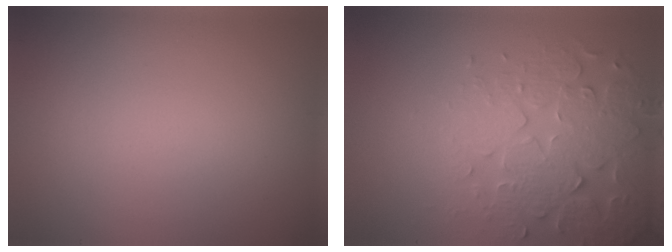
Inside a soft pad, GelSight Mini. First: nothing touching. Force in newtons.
{"total": 4.8, "press": 4.3, "slide": 2.1}